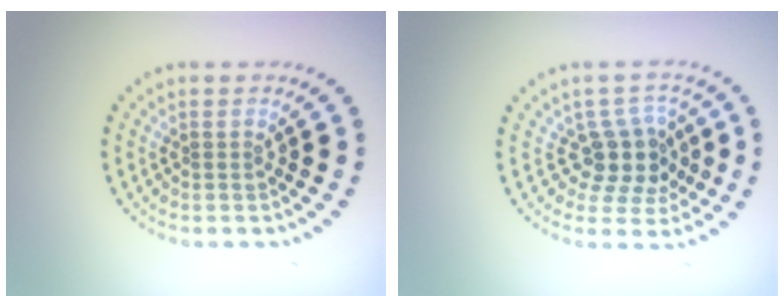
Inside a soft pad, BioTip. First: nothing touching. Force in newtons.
{"total": 3.6, "press": 2.9, "slide": 2.2}